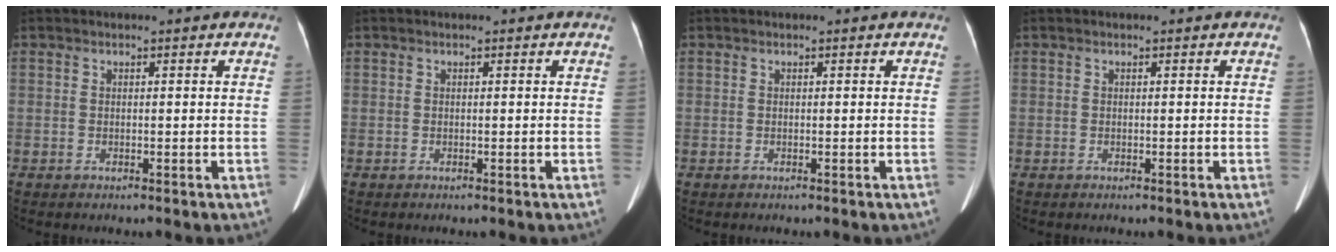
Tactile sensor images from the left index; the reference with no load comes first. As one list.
[{"total": 0.0}, {"total": 0.0}, {"total": 0.0}]